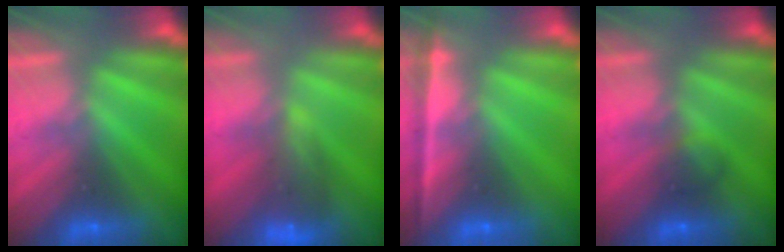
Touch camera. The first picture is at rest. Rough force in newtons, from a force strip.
{"total": 6.2}
{"total": 1.8}
{"total": 2.2}